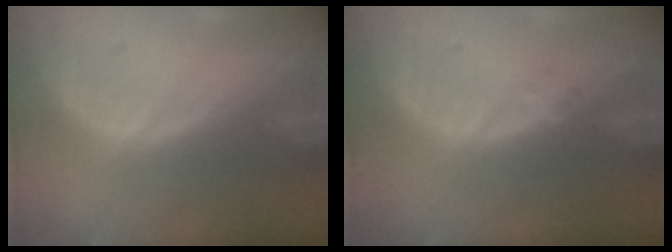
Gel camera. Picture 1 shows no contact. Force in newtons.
{"total": 0.9, "press": 0.9, "slide": 0.2}